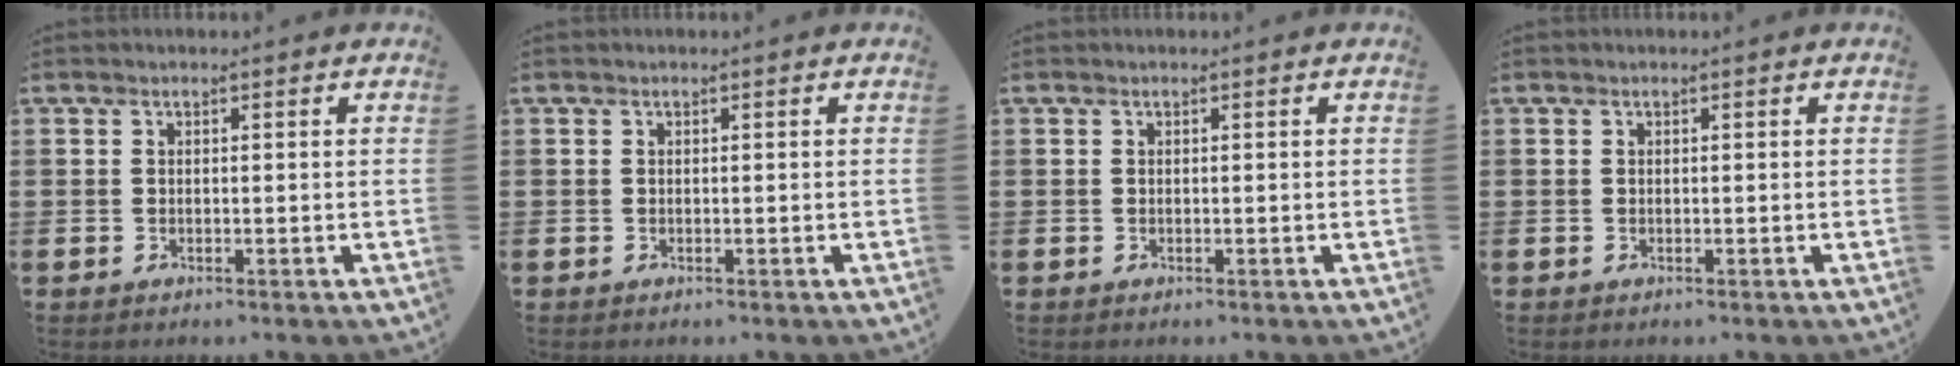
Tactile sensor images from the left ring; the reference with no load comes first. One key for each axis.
{"total": 0.0}
{"total": 0.0}
{"total": 0.0}